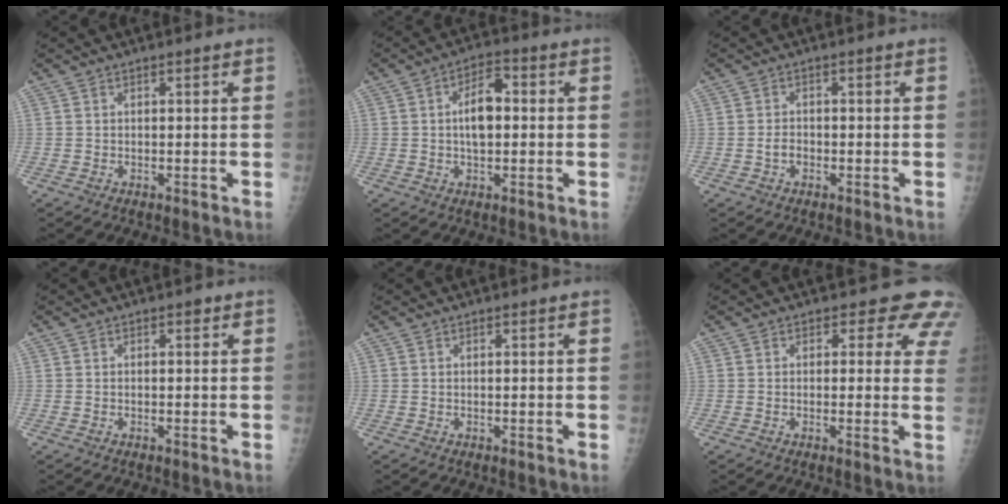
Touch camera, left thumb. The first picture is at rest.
{"total": 7.0, "force": [0.2, 3.8, 5.9], "torque": [-0.087, 0.015, -0.004]}
{"total": 2.0, "force": [-0.7, 1.4, 1.1], "torque": [-0.014, 0.009, -0.013]}
{"total": 0.6, "force": [0.3, 0.3, 0.5], "torque": [-0.001, 0.002, 0.004]}
{"total": 0.5, "force": [0.5, 0.1, 0.3], "torque": [-0.006, 0.001, 0.005]}
{"total": 6.8, "force": [5.2, 3.3, 2.7], "torque": [0.012, -0.021, 0.034]}